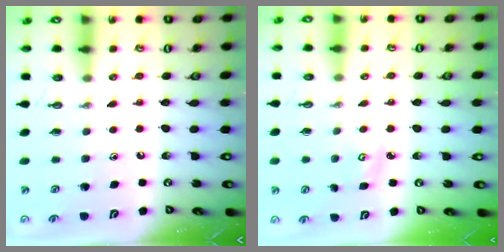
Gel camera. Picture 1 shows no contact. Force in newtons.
{"total": 2.8, "press": 2.8, "slide": 0.4}